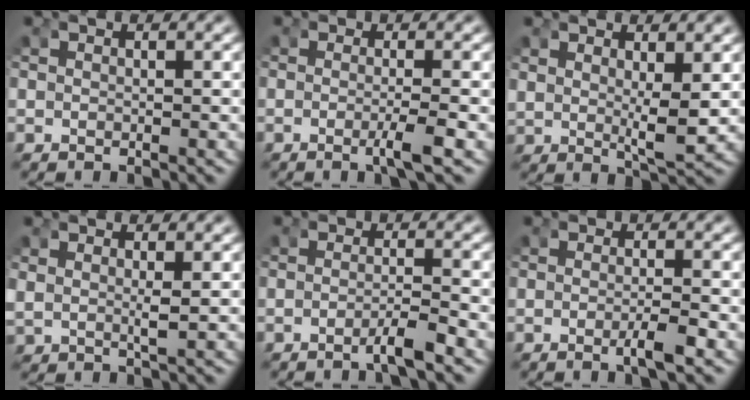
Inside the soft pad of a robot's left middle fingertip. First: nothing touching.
{"total": 2.2, "force": [-1.0, -0.2, 2.0], "torque": [-0.037, -0.007, -0.018]}
{"total": 2.7, "force": [1.1, 0.3, 2.5], "torque": [-0.050, -0.021, 0.031]}
{"total": 1.4, "force": [0.8, 0.2, 1.1], "torque": [-0.032, -0.012, 0.027]}
{"total": 2.1, "force": [-1.5, -0.2, 1.4], "torque": [-0.026, -0.005, -0.028]}
{"total": 2.0, "force": [-1.0, 0.1, 1.7], "torque": [-0.033, -0.004, -0.020]}